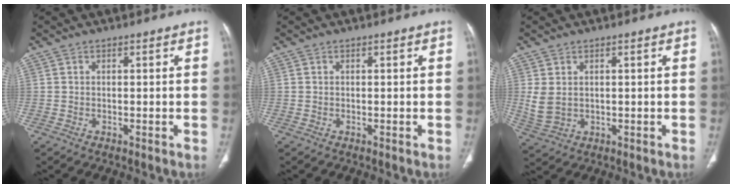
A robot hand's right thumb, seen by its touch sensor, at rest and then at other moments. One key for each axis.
{"total": 0.0}
{"total": 4.5, "fx": 0.9, "fy": 3.2, "fz": 3.1, "tx": -0.071, "ty": -0.002, "tz": 0.030}